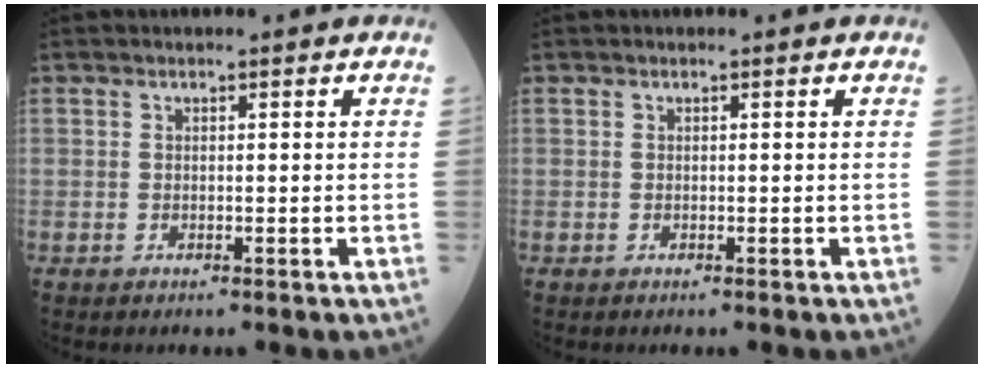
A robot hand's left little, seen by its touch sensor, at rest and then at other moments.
{"total": 0.0}